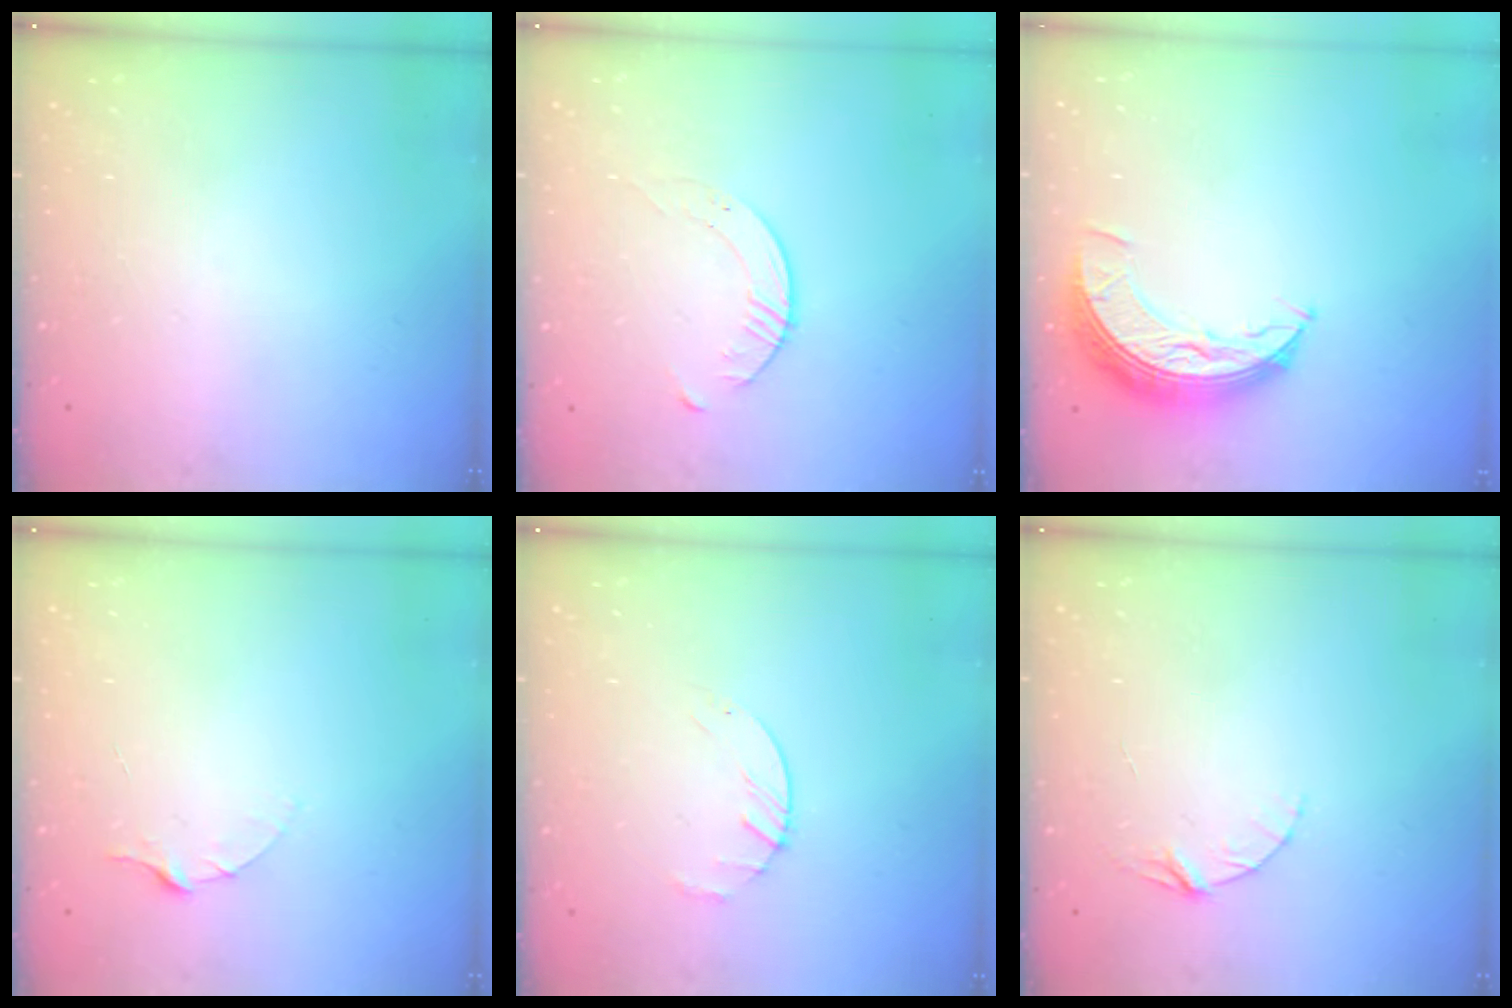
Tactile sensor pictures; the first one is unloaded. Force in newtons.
{"total": 4.2, "press": 4.2, "slide": 0.5}
{"total": 9.1, "press": 9.1, "slide": 0.6}
{"total": 5.2, "press": 5.2, "slide": 0.5}
{"total": 2.2, "press": 2.2, "slide": 0.3}
{"total": 3.9, "press": 3.9, "slide": 0.4}